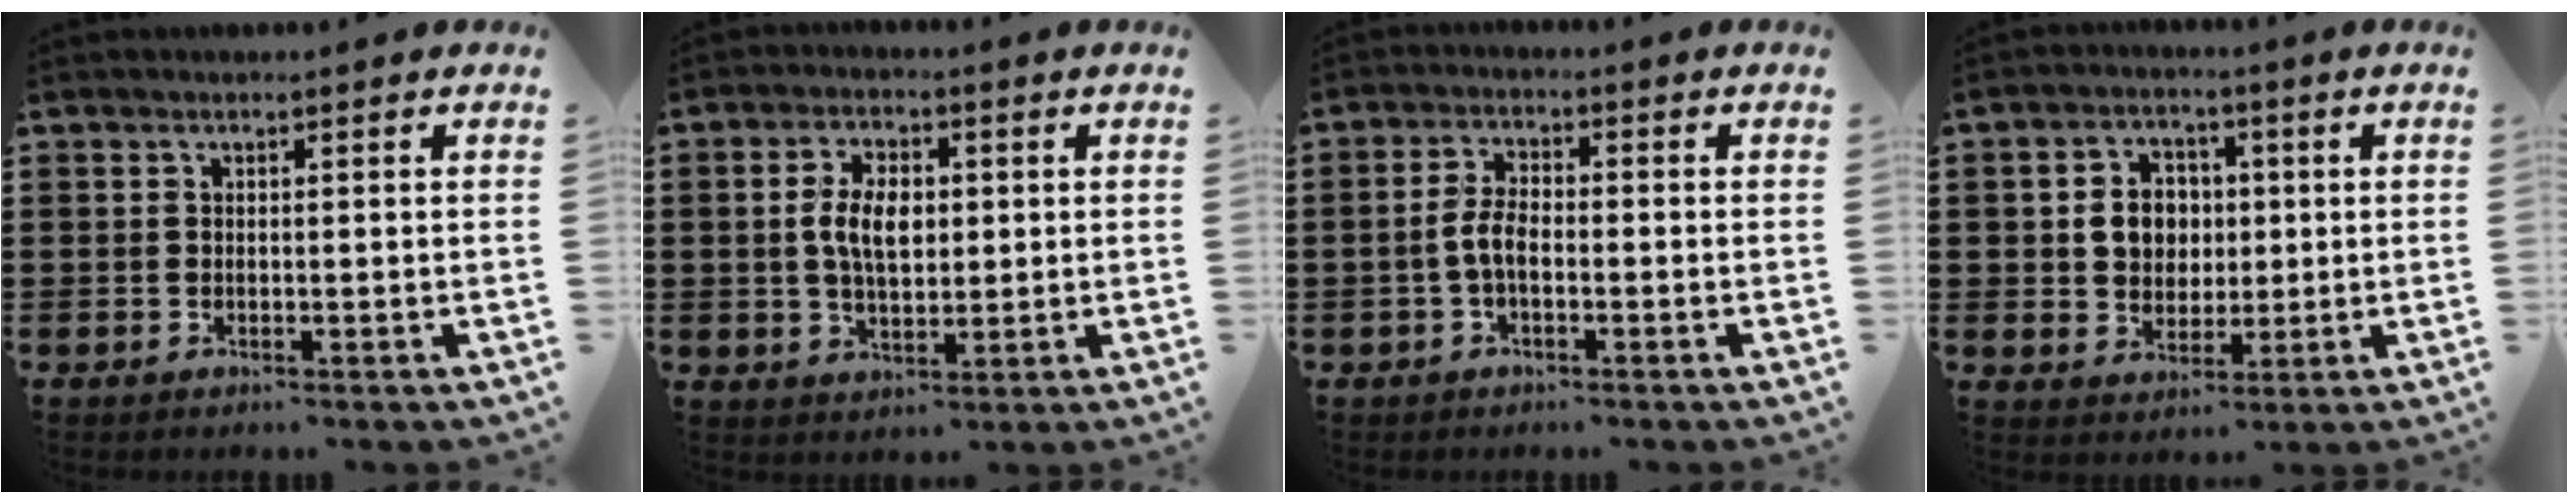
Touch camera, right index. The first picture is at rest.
{"total": 6.3, "force": [0.4, 3.4, 5.3], "torque": [-0.105, 0.007, 0.002]}
{"total": 4.0, "force": [-1.1, 1.6, 3.5], "torque": [-0.083, 0.000, -0.027]}
{"total": 6.2, "force": [0.5, 5.3, 3.1], "torque": [-0.063, 0.012, 0.004]}